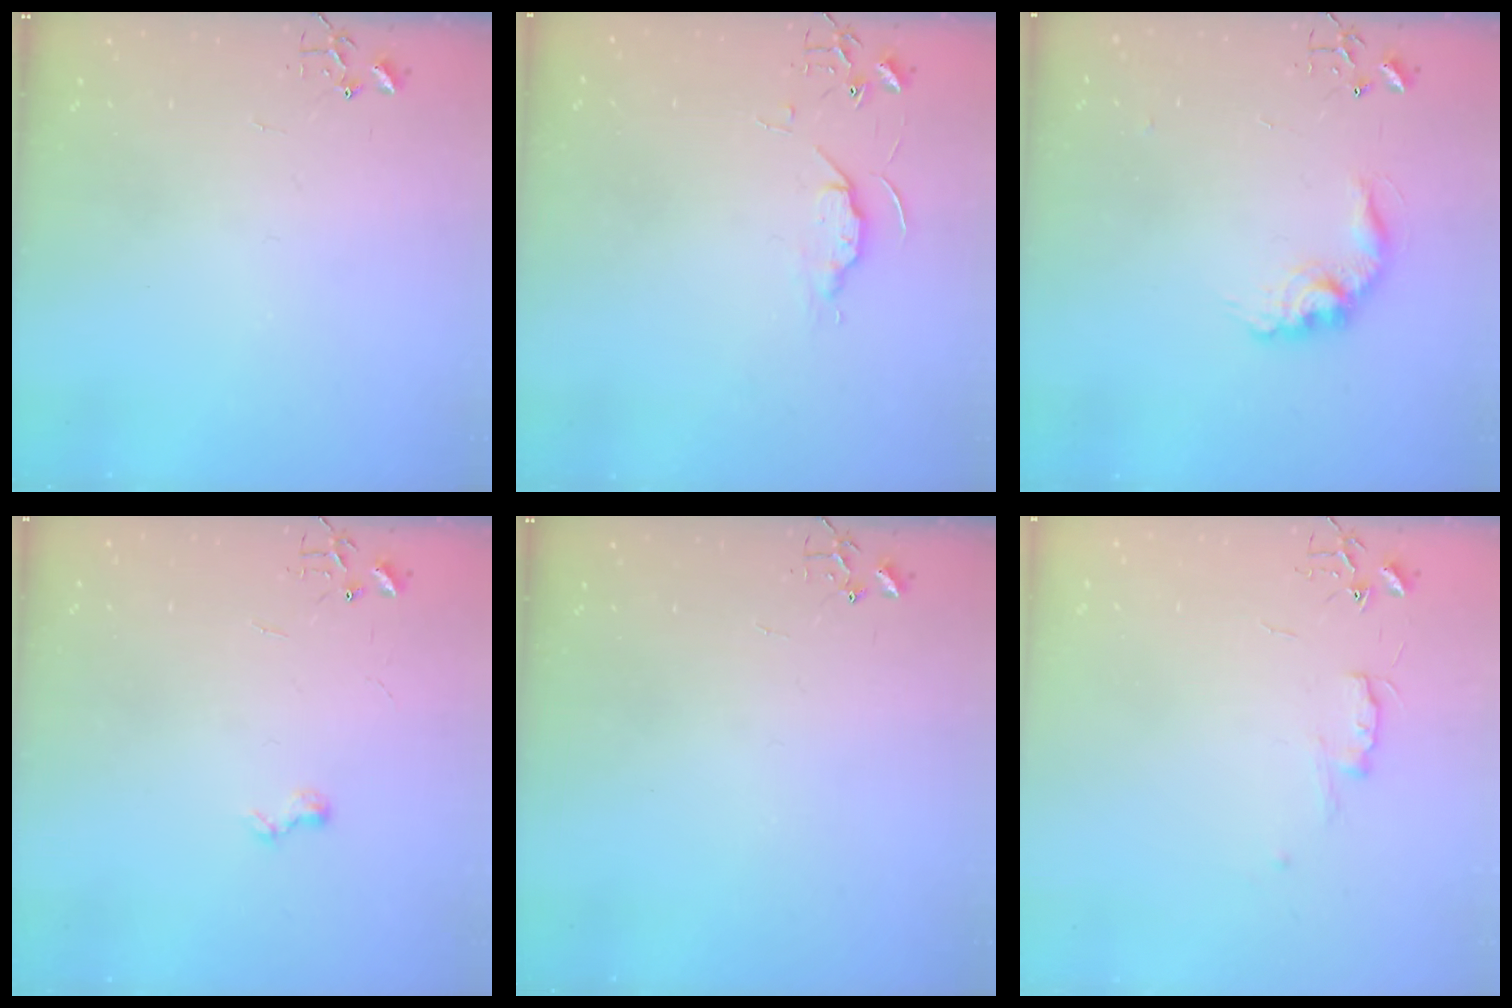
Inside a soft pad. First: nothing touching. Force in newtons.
{"total": 5.7, "press": 5.6, "slide": 0.8}
{"total": 11.9, "press": 11.9, "slide": 0.7}
{"total": 6.0, "press": 6.0, "slide": 0.7}
{"total": 0.0}
{"total": 5.8, "press": 5.7, "slide": 0.7}